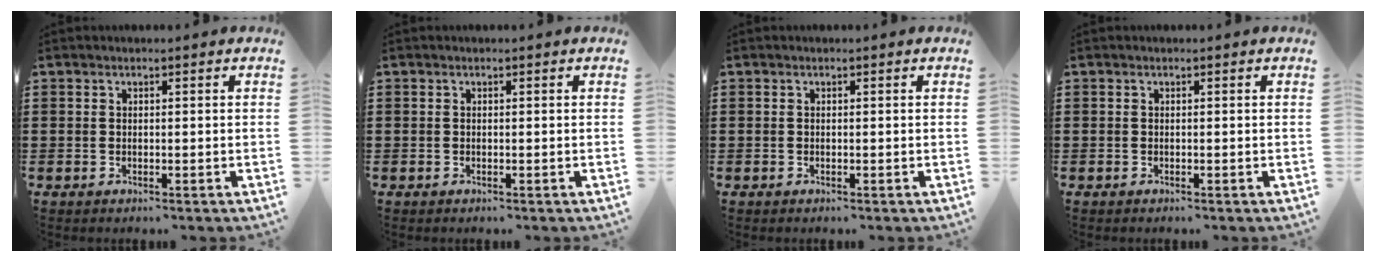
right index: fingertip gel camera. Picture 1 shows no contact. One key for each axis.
{"total": 0.0}
{"total": 0.0}
{"total": 0.0}